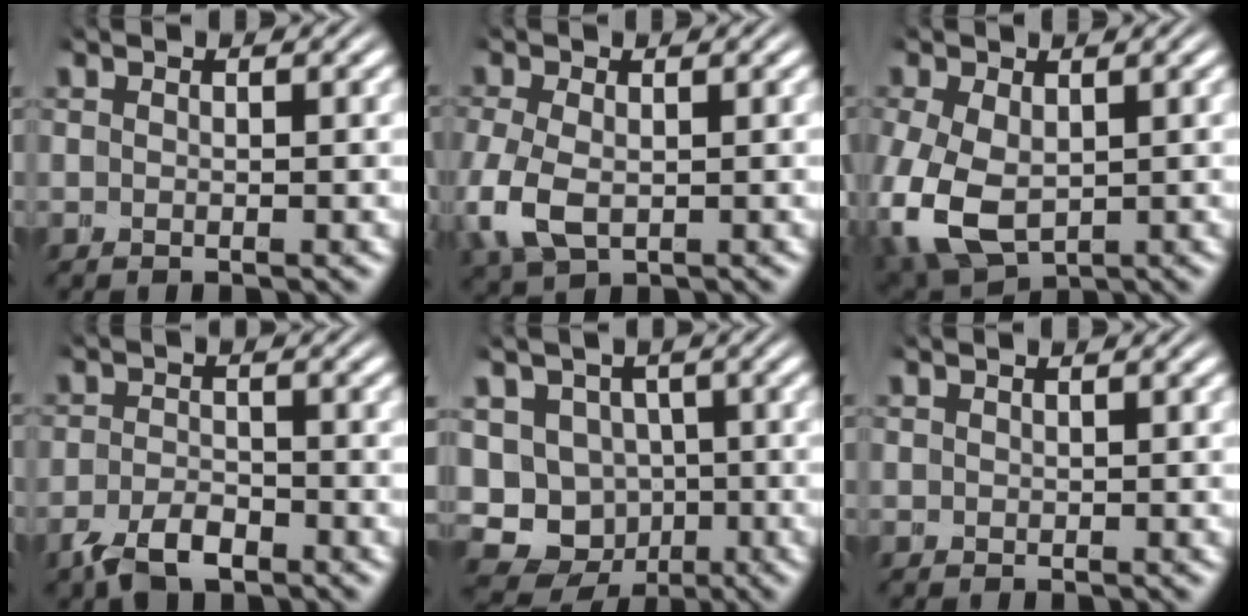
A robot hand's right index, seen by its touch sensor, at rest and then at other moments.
{"total": 3.5, "force": [-1.1, 2.7, 1.9], "torque": [-0.083, -0.033, 0.008]}
{"total": 7.2, "force": [-2.0, 5.9, 3.6], "torque": [-0.127, -0.055, 0.005]}
{"total": 3.4, "force": [-2.9, 1.5, 0.8], "torque": [-0.021, -0.018, -0.036]}
{"total": 15.3, "force": [-4.3, 14.3, 3.3], "torque": [-0.125, -0.080, -0.057]}
{"total": 0.8, "force": [0.0, -0.1, -0.8], "torque": [0.010, -0.004, 0.006]}